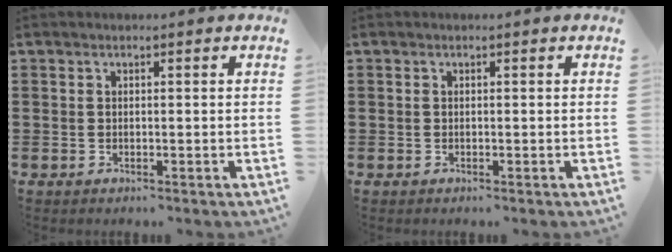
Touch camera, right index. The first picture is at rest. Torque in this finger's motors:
{"motor_torque": [1.05, 1.09, -0.05, -0.04]}